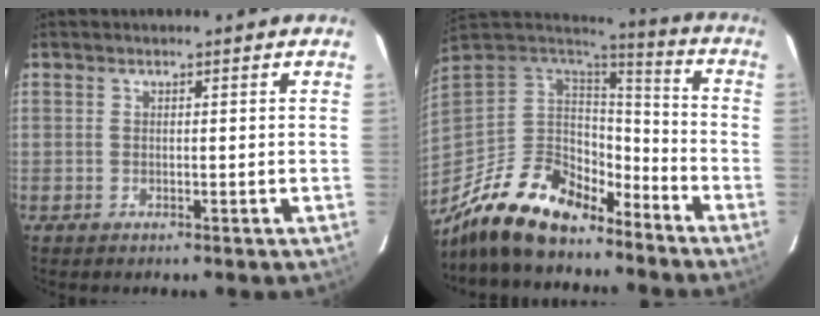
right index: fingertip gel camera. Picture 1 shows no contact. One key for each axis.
{"total": 18.9, "fx": -13.9, "fy": 8.3, "fz": 9.7, "tx": -0.209, "ty": -0.016, "tz": -0.244}